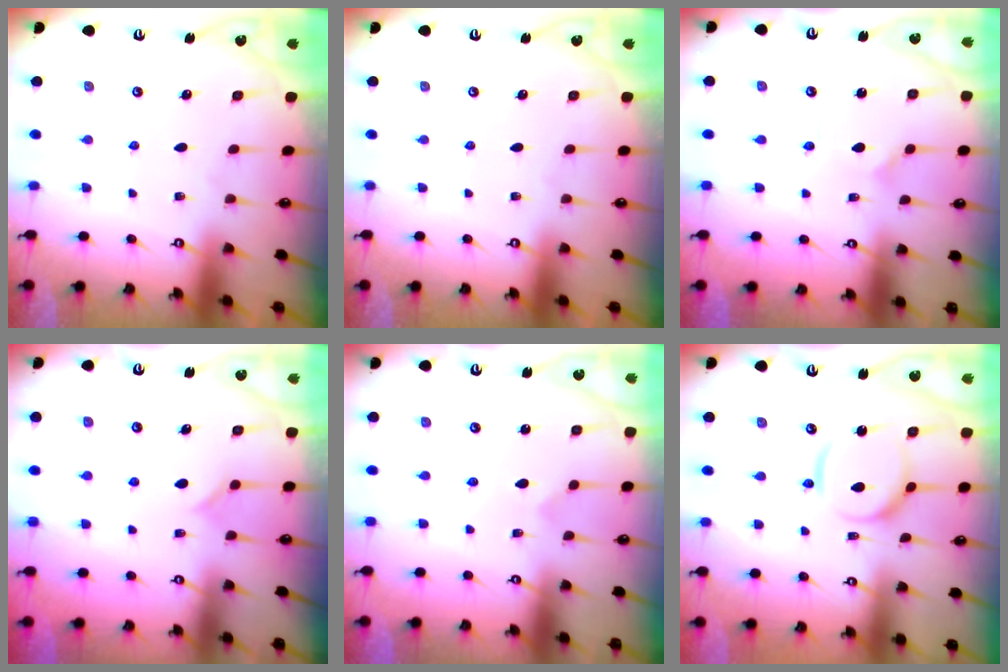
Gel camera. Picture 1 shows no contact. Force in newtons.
{"total": 0.0}
{"total": 2.3, "press": 2.3, "slide": 0.2}
{"total": 5.7, "press": 5.7, "slide": 0.4}
{"total": 2.4, "press": 2.4, "slide": 0.2}
{"total": 10.7, "press": 10.6, "slide": 1.1}